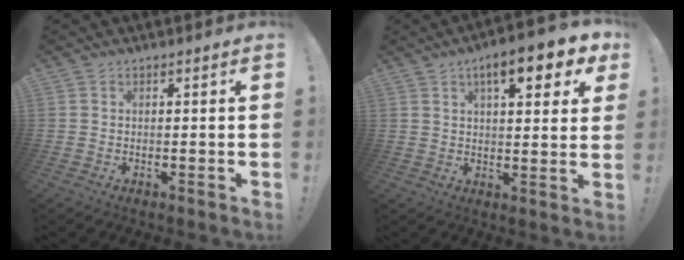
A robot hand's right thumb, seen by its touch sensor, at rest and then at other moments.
{"total": 11.1, "force": [5.4, 3.3, 9.1], "torque": [-0.121, -0.019, 0.082]}